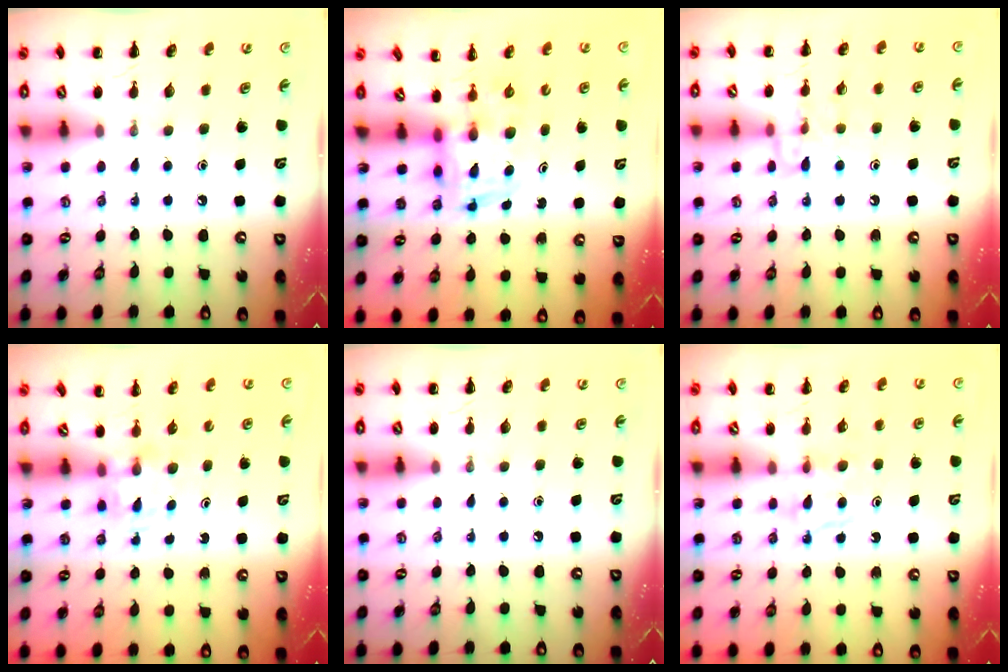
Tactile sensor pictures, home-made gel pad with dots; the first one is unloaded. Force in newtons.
{"total": 3.4, "press": 3.4, "slide": 0.6}
{"total": 10.4, "press": 10.3, "slide": 1.0}
{"total": 2.8, "press": 2.6, "slide": 1.1}
{"total": 0.0}
{"total": 5.2, "press": 5.0, "slide": 1.4}